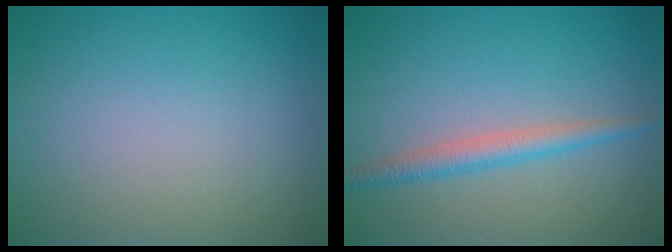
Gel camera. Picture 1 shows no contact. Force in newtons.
{"total": 2.3, "press": 2.3, "slide": 0.1}